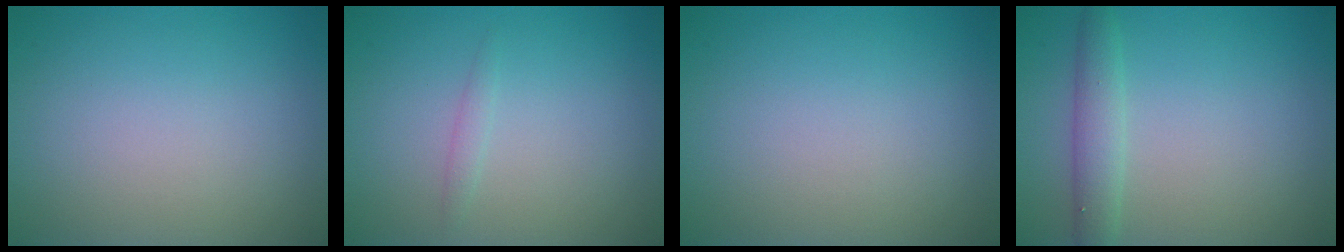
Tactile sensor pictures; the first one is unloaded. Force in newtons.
{"total": 0.8, "press": 0.8, "slide": 0.1}
{"total": 0.0}
{"total": 2.4, "press": 2.4, "slide": 0.1}